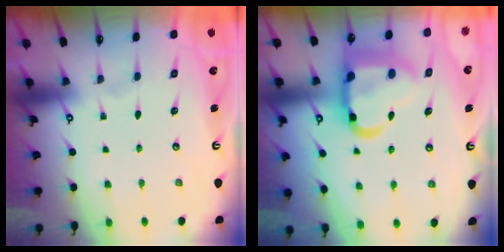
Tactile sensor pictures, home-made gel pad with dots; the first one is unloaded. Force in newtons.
{"total": 18.6, "press": 18.4, "slide": 2.1}